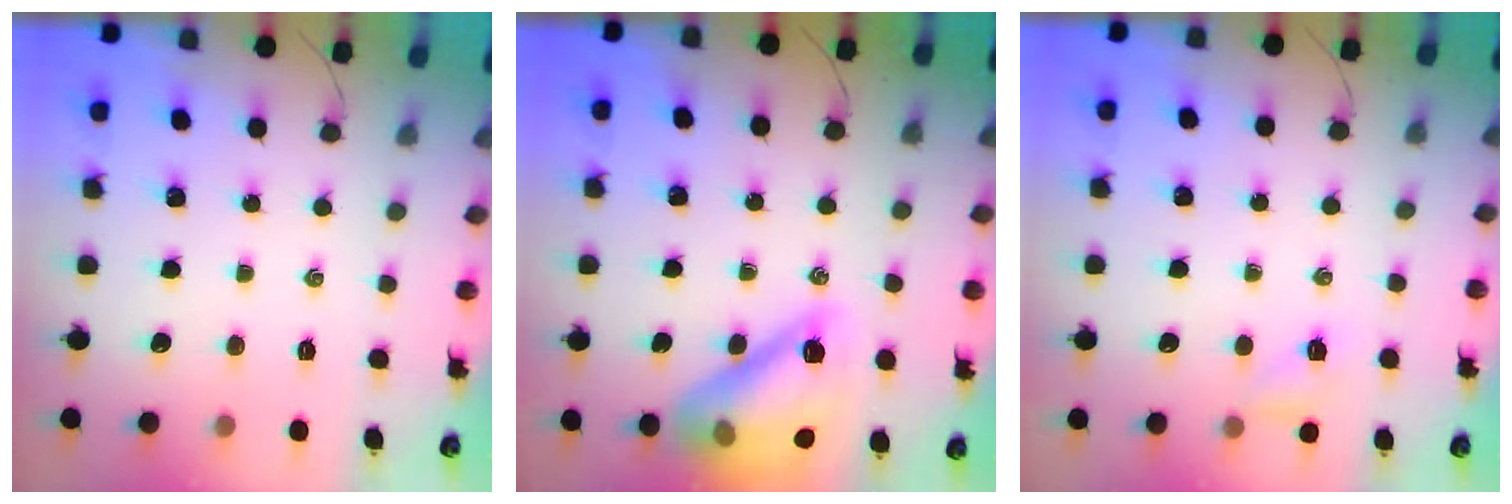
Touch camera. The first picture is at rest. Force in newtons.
{"total": 17.4, "press": 17.4, "slide": 1.4}
{"total": 3.7, "press": 3.5, "slide": 1.3}